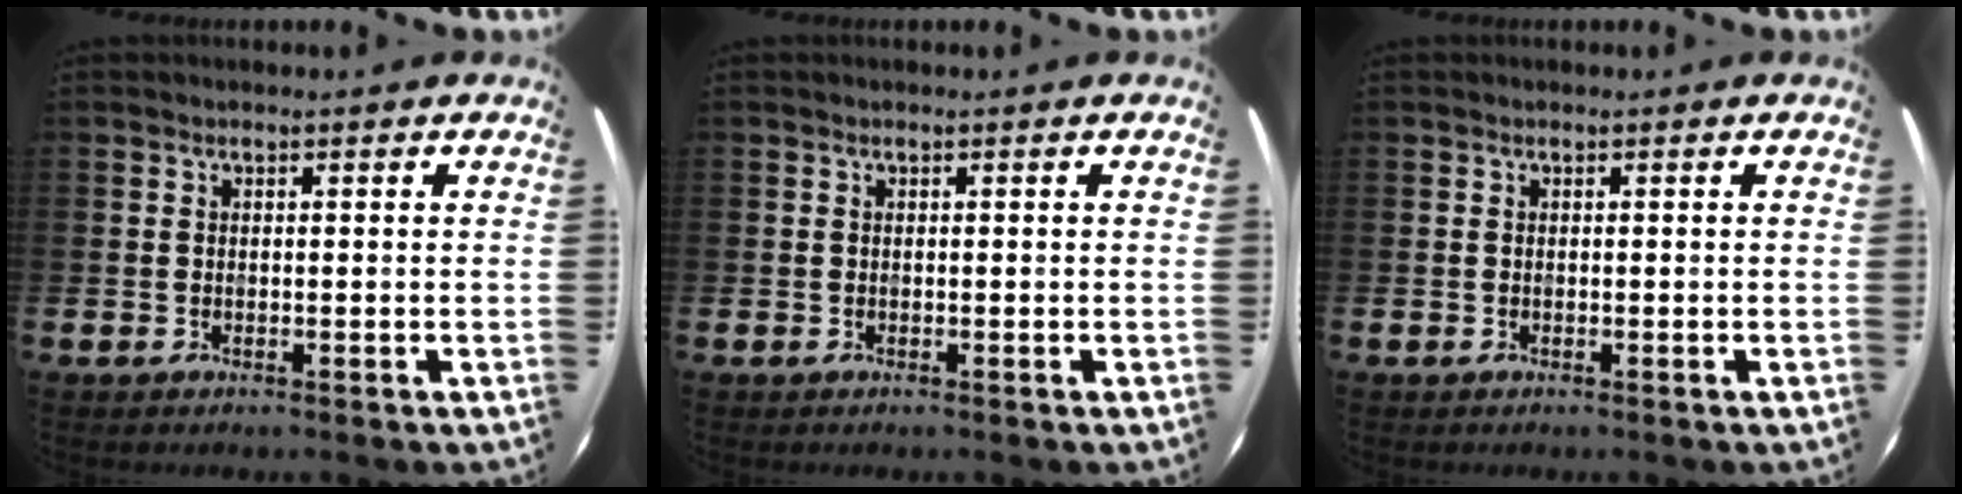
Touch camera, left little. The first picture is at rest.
{"total": 0.0}
{"total": 0.0}